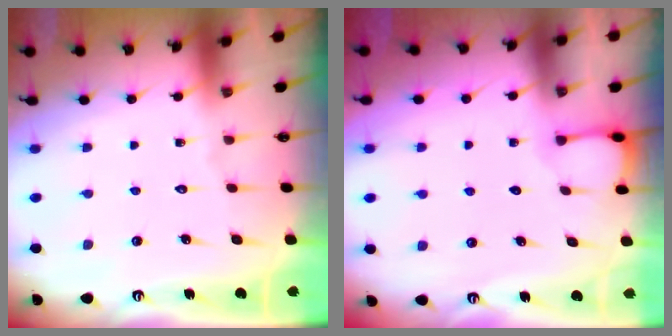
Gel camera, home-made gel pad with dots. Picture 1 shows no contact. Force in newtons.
{"total": 2.1, "press": 2.1, "slide": 0.2}